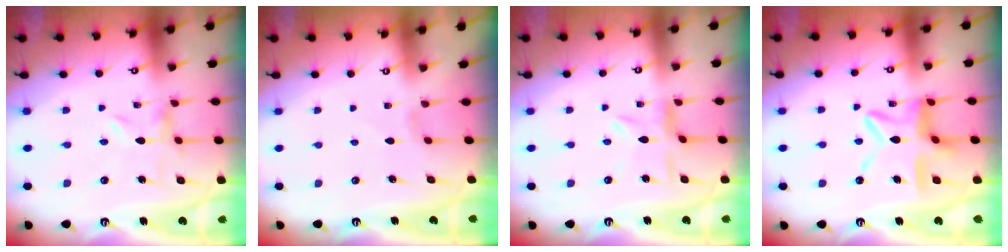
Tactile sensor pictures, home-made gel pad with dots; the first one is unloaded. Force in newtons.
{"total": 0.7, "press": 0.6, "slide": 0.3}
{"total": 4.9, "press": 4.9, "slide": 0.4}
{"total": 15.0, "press": 15.0, "slide": 1.3}